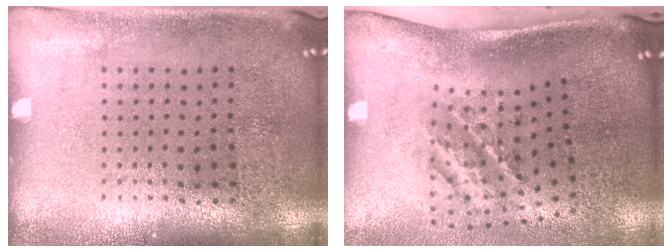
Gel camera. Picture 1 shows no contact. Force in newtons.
{"total": 2.1, "press": 1.3, "slide": 1.7}